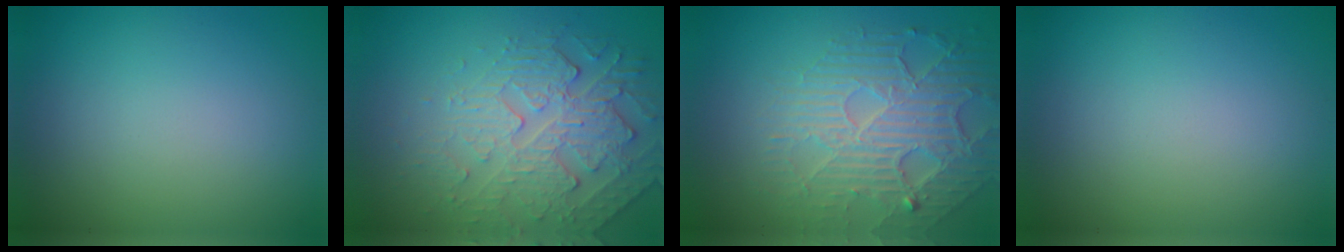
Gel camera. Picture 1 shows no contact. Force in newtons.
{"total": 4.3, "press": 4.0, "slide": 1.7}
{"total": 6.4, "press": 4.8, "slide": 4.3}
{"total": 0.0}